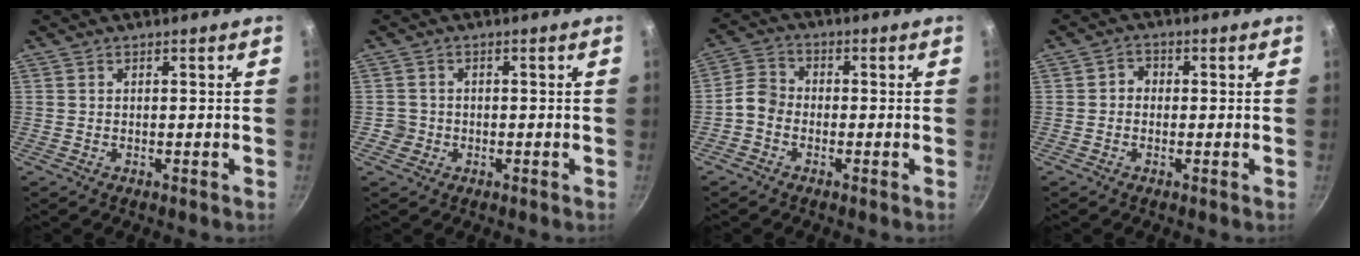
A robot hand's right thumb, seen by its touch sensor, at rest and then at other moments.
{"total": 2.4, "force": [-0.6, 2.3, 0.3], "torque": [0.008, 0.012, -0.006]}
{"total": 4.6, "force": [-1.8, 3.7, 2.2], "torque": [-0.034, 0.025, -0.050]}
{"total": 2.3, "force": [-0.2, 2.1, 1.1], "torque": [-0.008, 0.008, -0.009]}